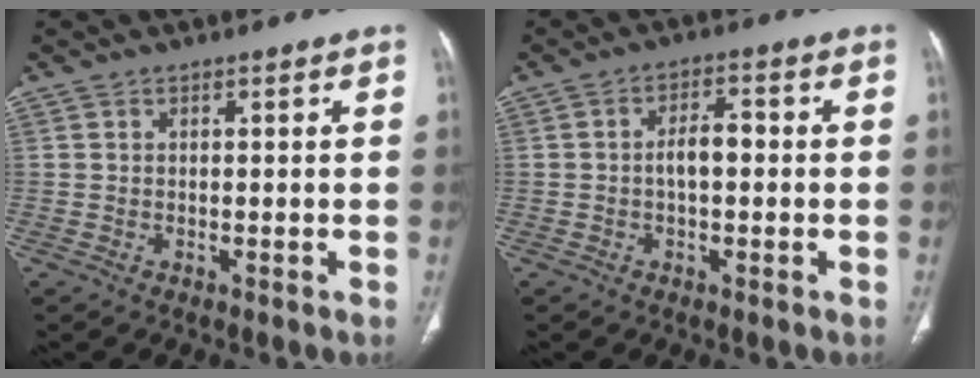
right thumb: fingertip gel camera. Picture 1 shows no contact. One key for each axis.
{"total": 4.5, "fx": -0.4, "fy": 2.3, "fz": 3.8, "tx": -0.061, "ty": 0.015, "tz": -0.011}